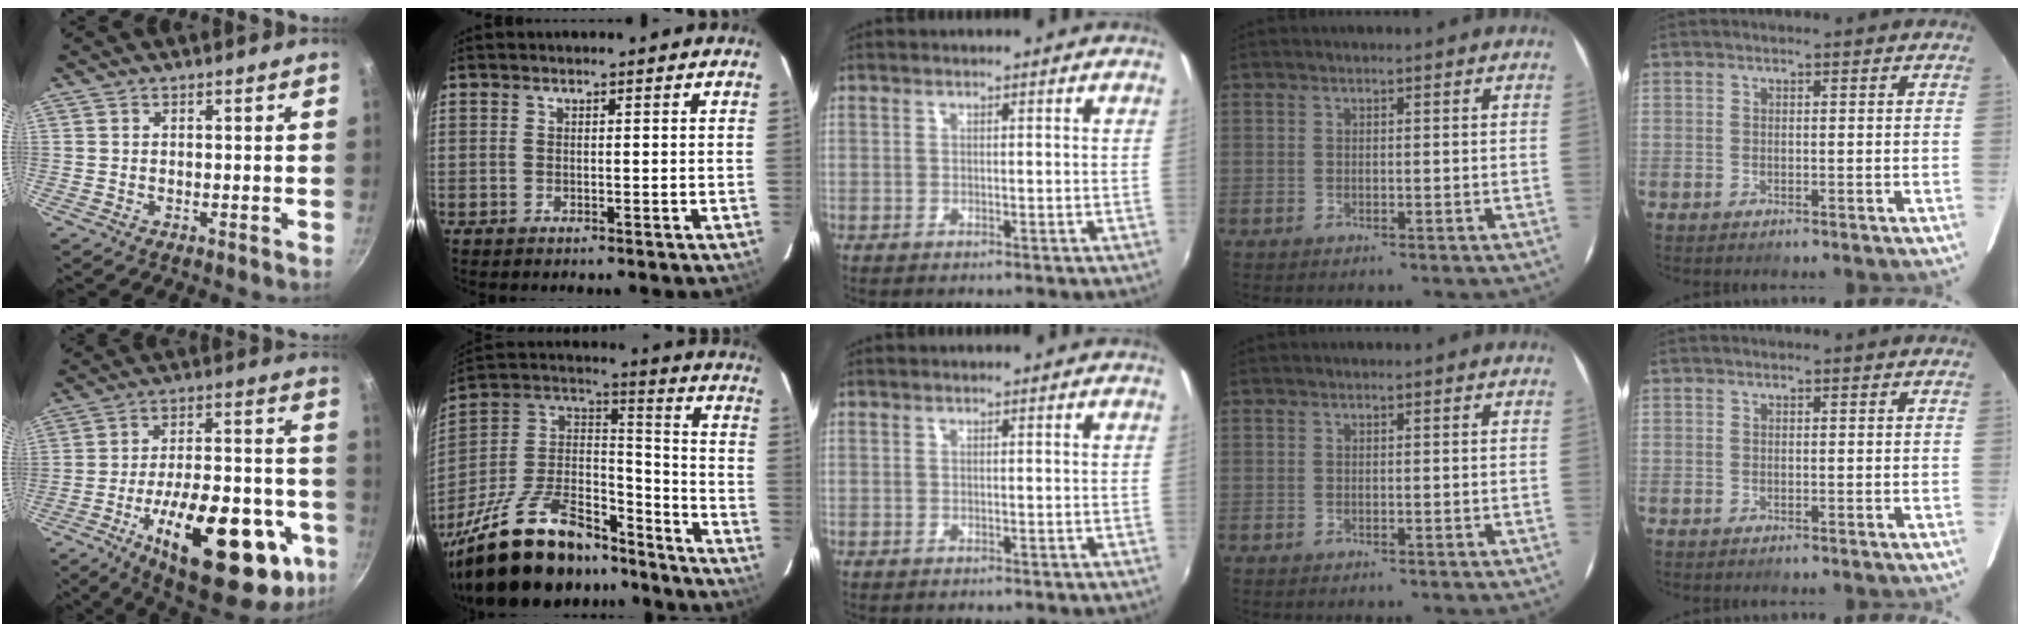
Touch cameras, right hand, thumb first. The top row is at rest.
{"thumb": {"total": 31.7, "force": [-12.7, 13.5, 25.8], "torque": [-0.325, 0.049, -0.175]}, "index": {"total": 31.5, "force": [-23.0, 12.5, 17.6], "torque": [-0.354, 0.003, -0.367]}}